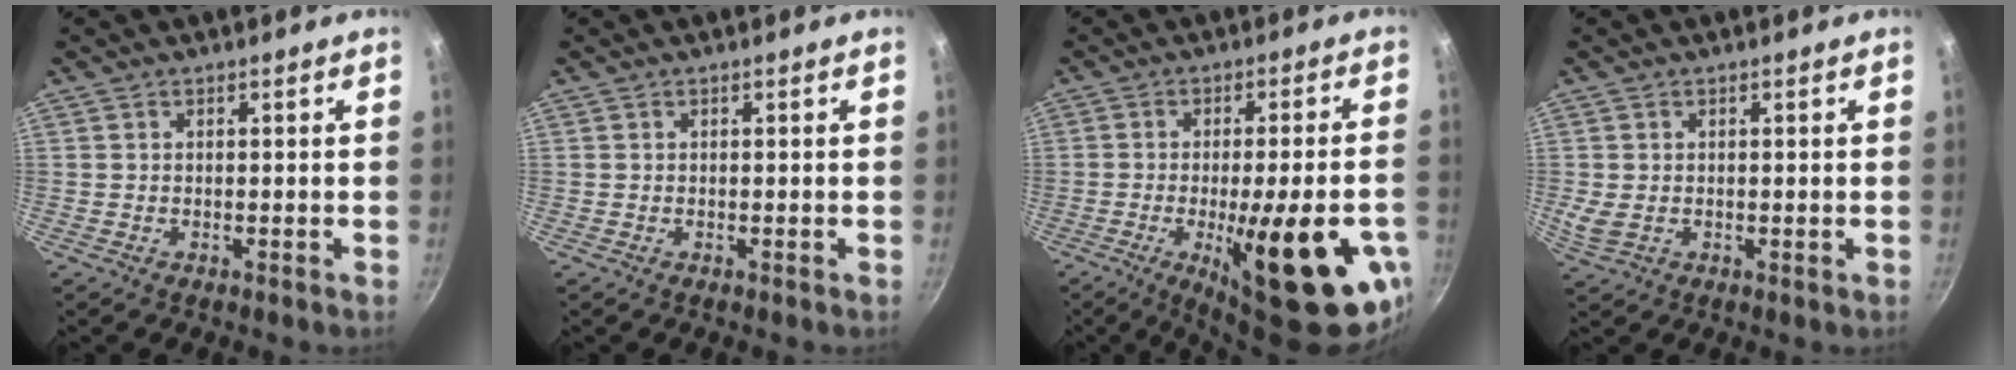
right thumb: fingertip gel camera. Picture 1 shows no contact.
{"total": 0.0}
{"total": 22.5, "force": [-7.5, 5.9, 20.4], "torque": [-0.257, 0.006, -0.092]}
{"total": 3.0, "force": [0.1, 2.1, 2.2], "torque": [-0.042, -0.003, 0.008]}